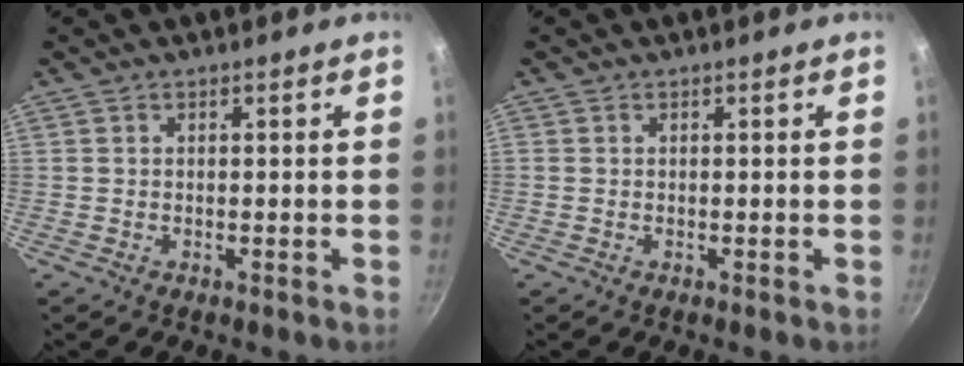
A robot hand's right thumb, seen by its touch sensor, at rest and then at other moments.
{"total": 0.0}